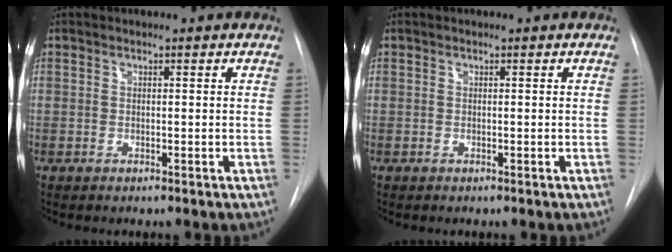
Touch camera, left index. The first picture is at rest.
{"total": 0.0}